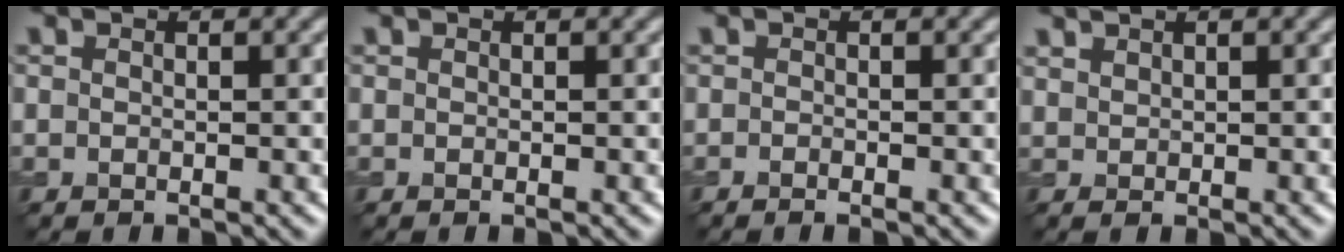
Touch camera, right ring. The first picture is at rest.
{"total": 0.0}
{"total": 0.6, "force": [-0.4, 0.1, 0.5], "torque": [-0.009, -0.003, -0.006]}
{"total": 0.9, "force": [0.8, 0.2, 0.2], "torque": [-0.009, -0.001, 0.022]}